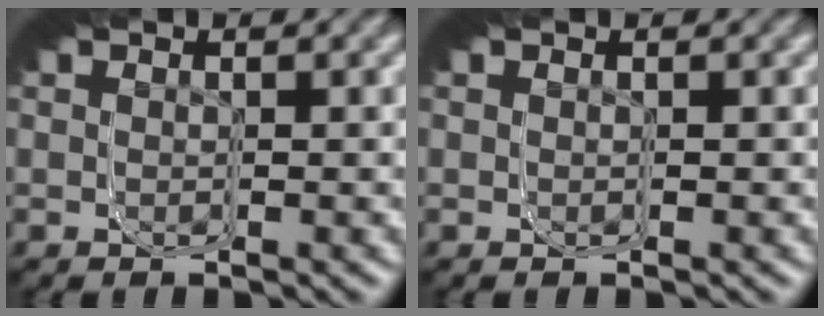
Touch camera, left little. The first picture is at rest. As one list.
[{"total": 0.0}]